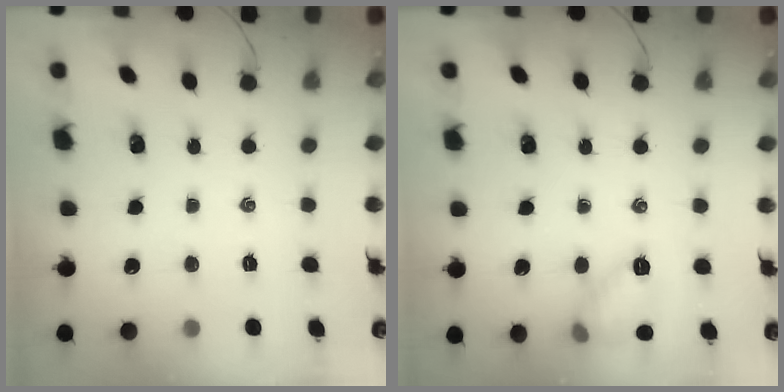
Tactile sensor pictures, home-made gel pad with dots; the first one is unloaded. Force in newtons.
{"total": 8.7, "press": 8.5, "slide": 1.6}